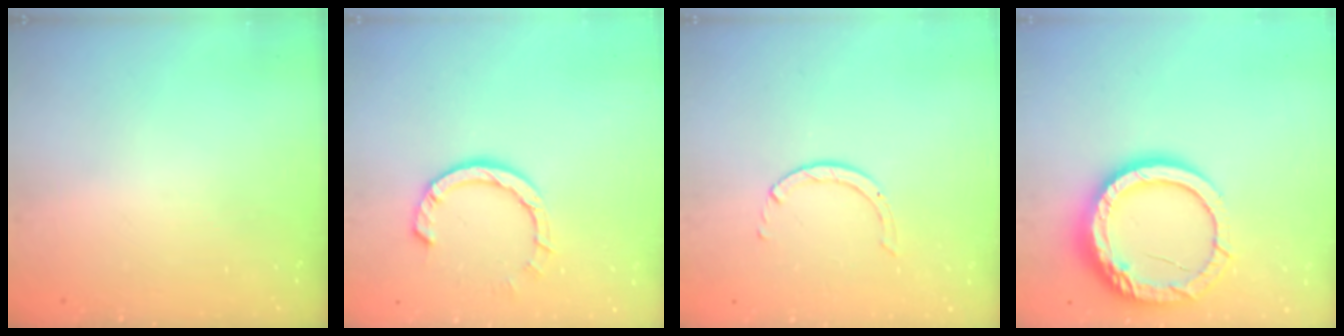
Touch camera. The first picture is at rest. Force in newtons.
{"total": 9.0, "press": 8.9, "slide": 1.2}
{"total": 1.7, "press": 1.7, "slide": 0.1}
{"total": 16.5, "press": 16.5, "slide": 1.2}